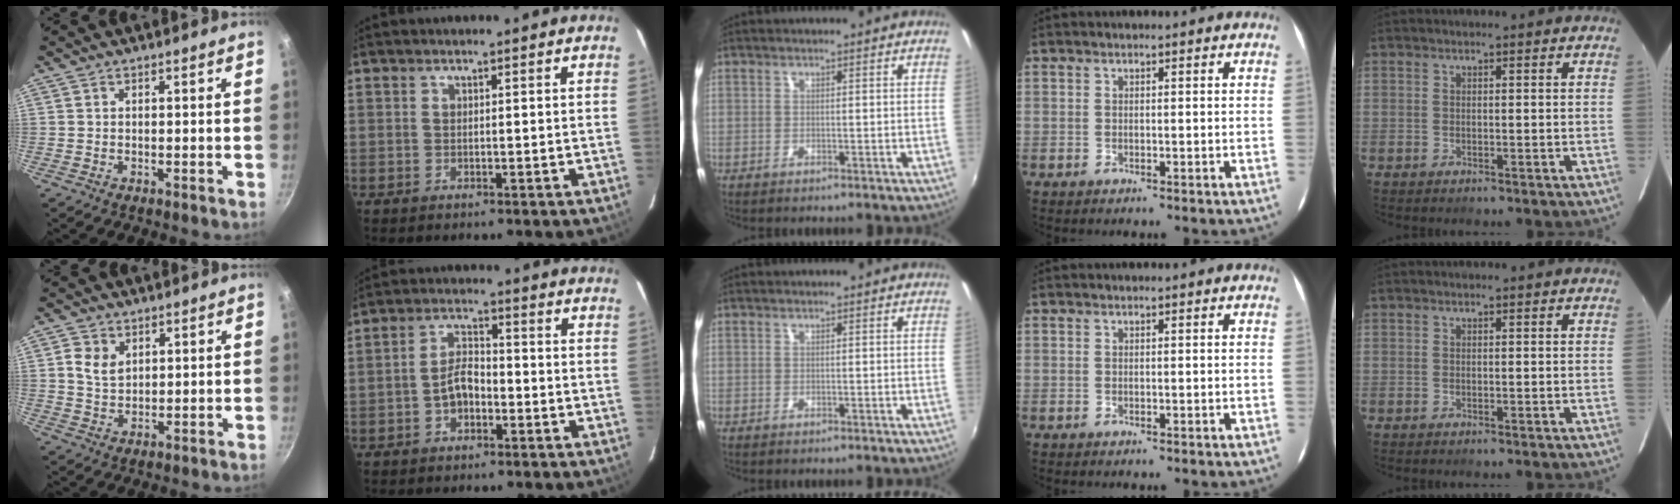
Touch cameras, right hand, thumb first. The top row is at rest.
{"thumb": {"total": 4.7, "force": [1.6, 3.4, 2.8], "torque": [-0.043, -0.006, 0.032]}, "index": {"total": 4.9, "force": [-2.0, 2.9, 3.5], "torque": [-0.066, 0.013, -0.031]}}